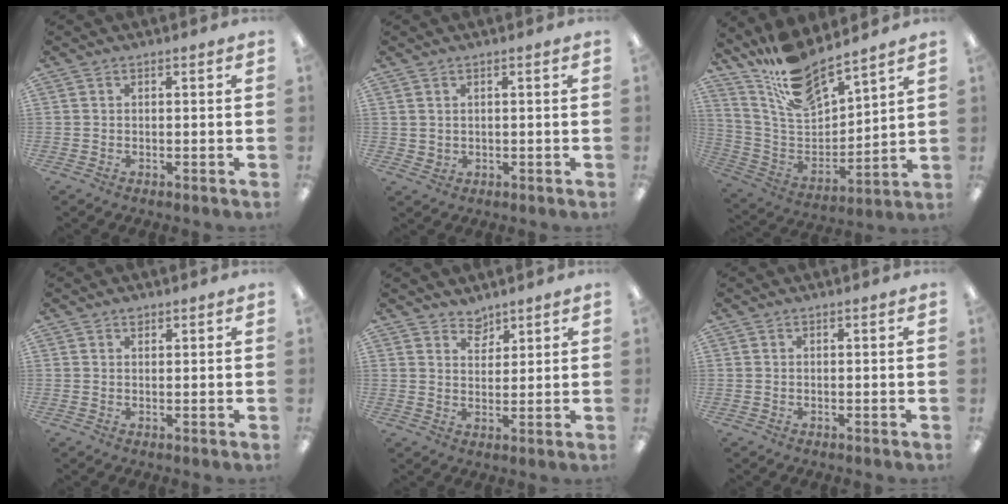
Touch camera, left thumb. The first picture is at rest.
{"total": 1.8, "force": [1.2, 1.2, 0.5], "torque": [-0.011, 0.001, 0.022]}
{"total": 15.3, "force": [13.8, 3.7, 5.6], "torque": [-0.132, -0.100, 0.249]}
{"total": 1.3, "force": [1.0, 0.6, 0.5], "torque": [-0.004, -0.003, 0.016]}
{"total": 4.1, "force": [3.7, 1.7, 0.2], "torque": [0.003, -0.025, 0.068]}
{"total": 0.0}